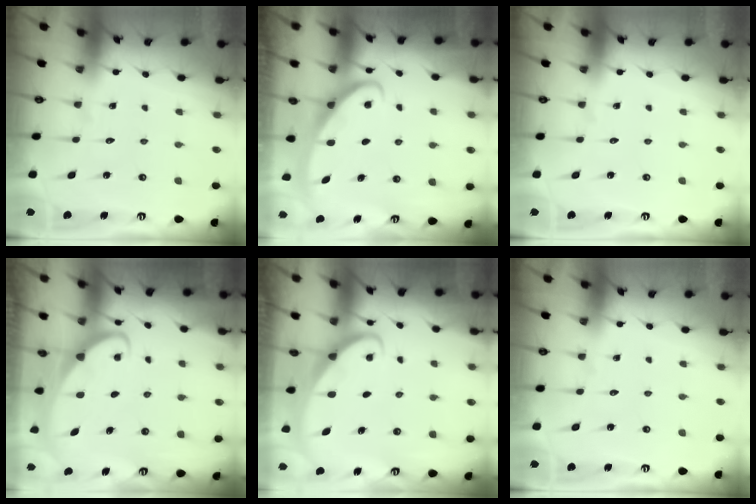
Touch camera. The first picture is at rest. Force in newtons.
{"total": 2.8, "press": 2.8, "slide": 0.4}
{"total": 0.0}
{"total": 2.0, "press": 2.0, "slide": 0.2}
{"total": 1.7, "press": 1.7, "slide": 0.2}
{"total": 0.0}